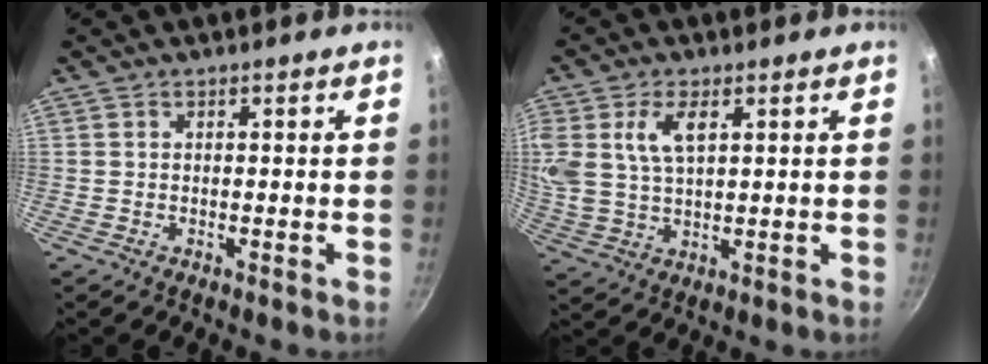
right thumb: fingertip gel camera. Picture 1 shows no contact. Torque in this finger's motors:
{"motor_torque": [0.09, 0.40, 0.81, 0.43, 0.12]}